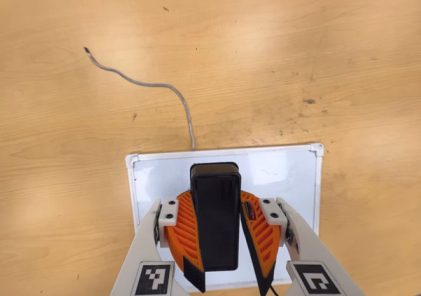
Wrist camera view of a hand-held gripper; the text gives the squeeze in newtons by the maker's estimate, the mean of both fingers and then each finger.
{"total": 10.5, "left": 9.5, "right": 11.5}